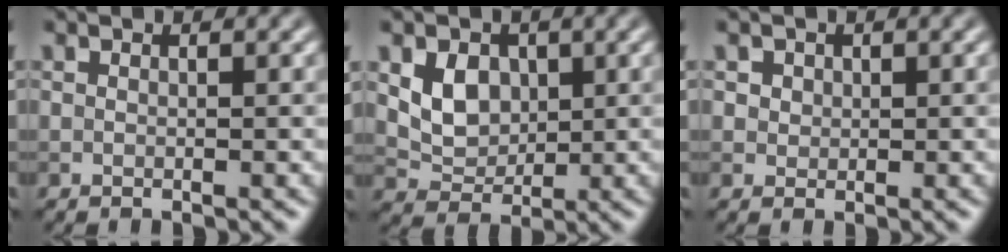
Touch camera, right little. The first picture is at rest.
{"total": 3.8, "force": [0.8, 3.0, 2.2], "torque": [-0.043, -0.008, 0.016]}
{"total": 1.6, "force": [0.8, 1.3, 0.5], "torque": [-0.013, -0.002, 0.018]}